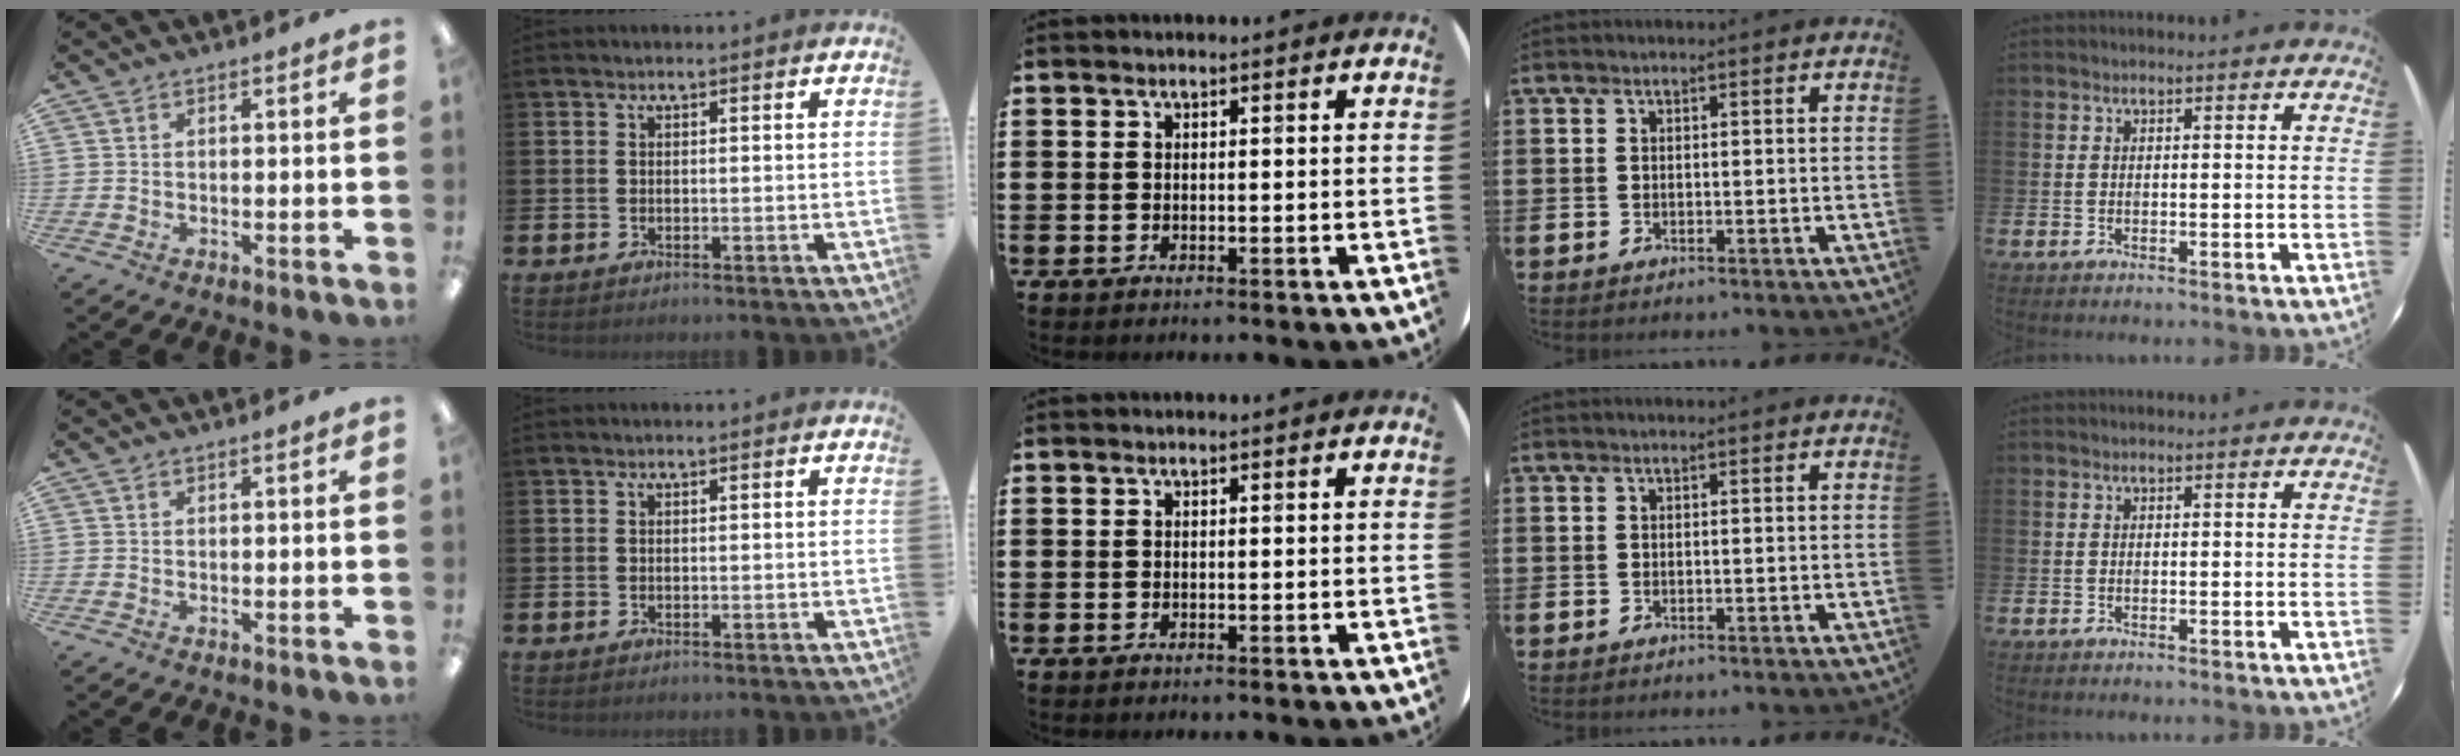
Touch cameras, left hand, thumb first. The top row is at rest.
{}